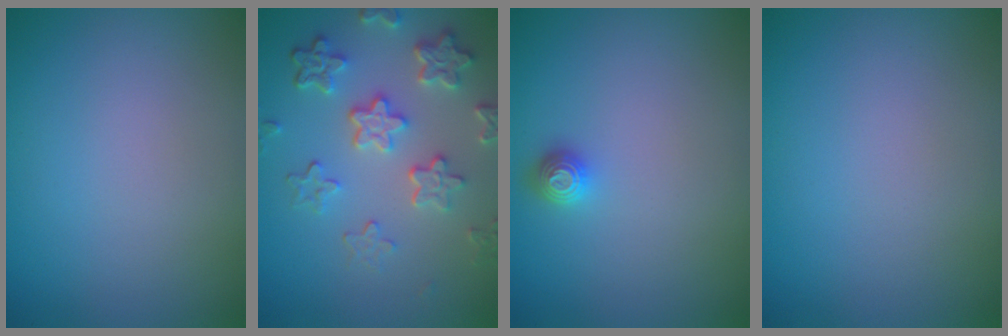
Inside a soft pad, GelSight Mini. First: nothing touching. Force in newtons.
{"total": 5.7, "press": 4.3, "slide": 3.7}
{"total": 1.4, "press": 1.2, "slide": 0.5}
{"total": 0.0}